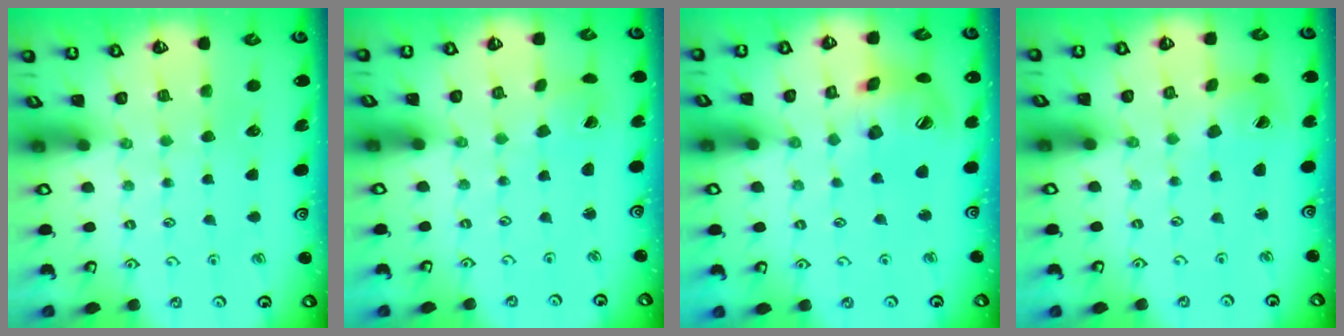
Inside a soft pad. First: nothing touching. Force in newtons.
{"total": 1.1, "press": 1.1, "slide": 0.1}
{"total": 14.9, "press": 14.8, "slide": 2.1}
{"total": 3.6, "press": 3.6, "slide": 0.4}